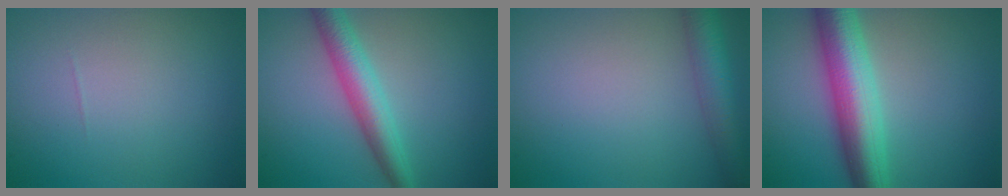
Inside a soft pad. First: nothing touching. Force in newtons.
{"total": 4.2, "press": 4.2, "slide": 0.1}
{"total": 4.2, "press": 4.2, "slide": 0.2}
{"total": 7.6, "press": 7.6, "slide": 0.0}